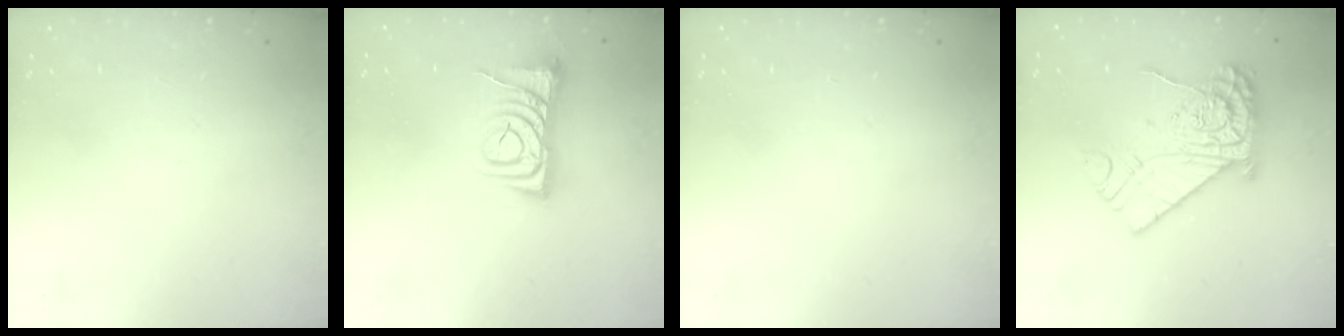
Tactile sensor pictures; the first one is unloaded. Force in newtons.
{"total": 7.3, "press": 7.2, "slide": 0.9}
{"total": 0.0}
{"total": 16.5, "press": 16.4, "slide": 1.8}